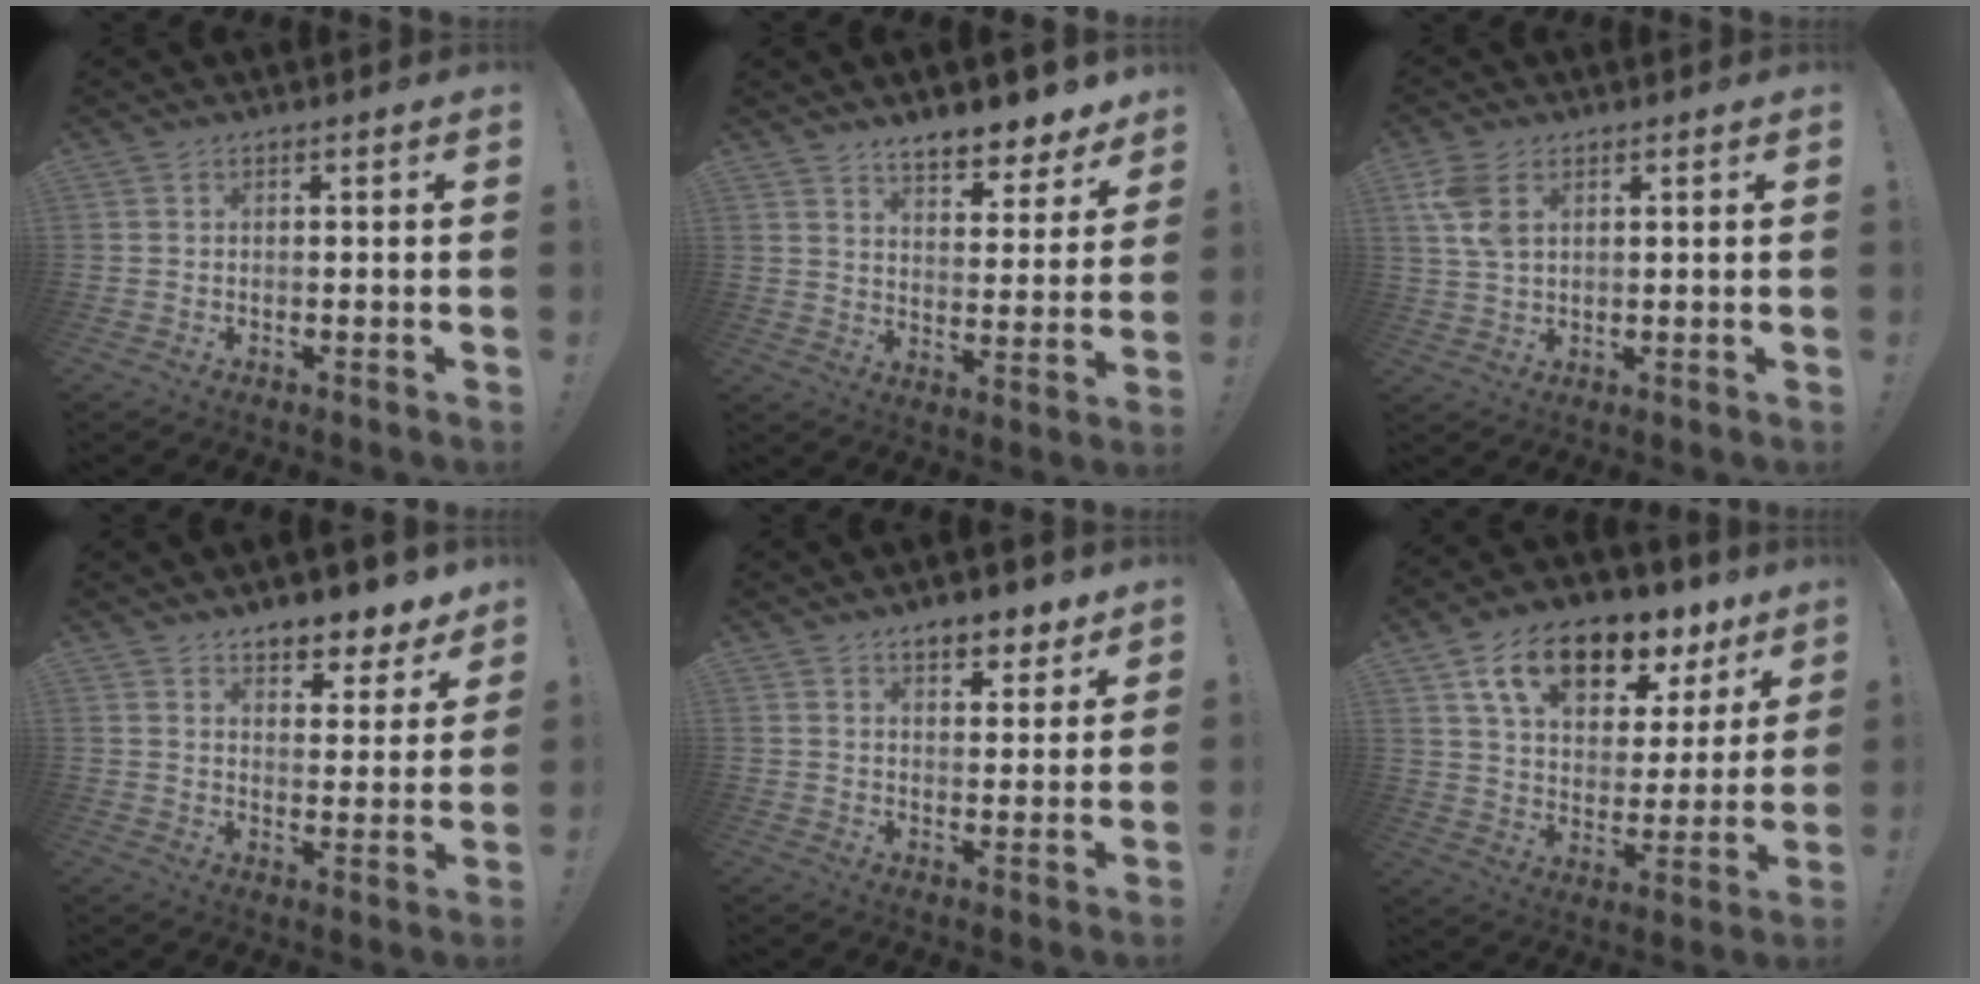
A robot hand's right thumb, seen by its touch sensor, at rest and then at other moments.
{"total": 9.3, "force": [8.2, 2.6, 3.5], "torque": [-0.044, -0.070, 0.146]}
{"total": 7.0, "force": [3.0, 4.0, 4.9], "torque": [-0.095, -0.009, 0.056]}
{"total": 7.7, "force": [6.9, 2.7, 2.2], "torque": [-0.009, -0.070, 0.123]}
{"total": 7.2, "force": [5.9, 2.9, 2.9], "torque": [-0.028, -0.041, 0.105]}
{"total": 17.4, "force": [11.0, 9.0, 10.0], "torque": [-0.157, -0.063, 0.193]}